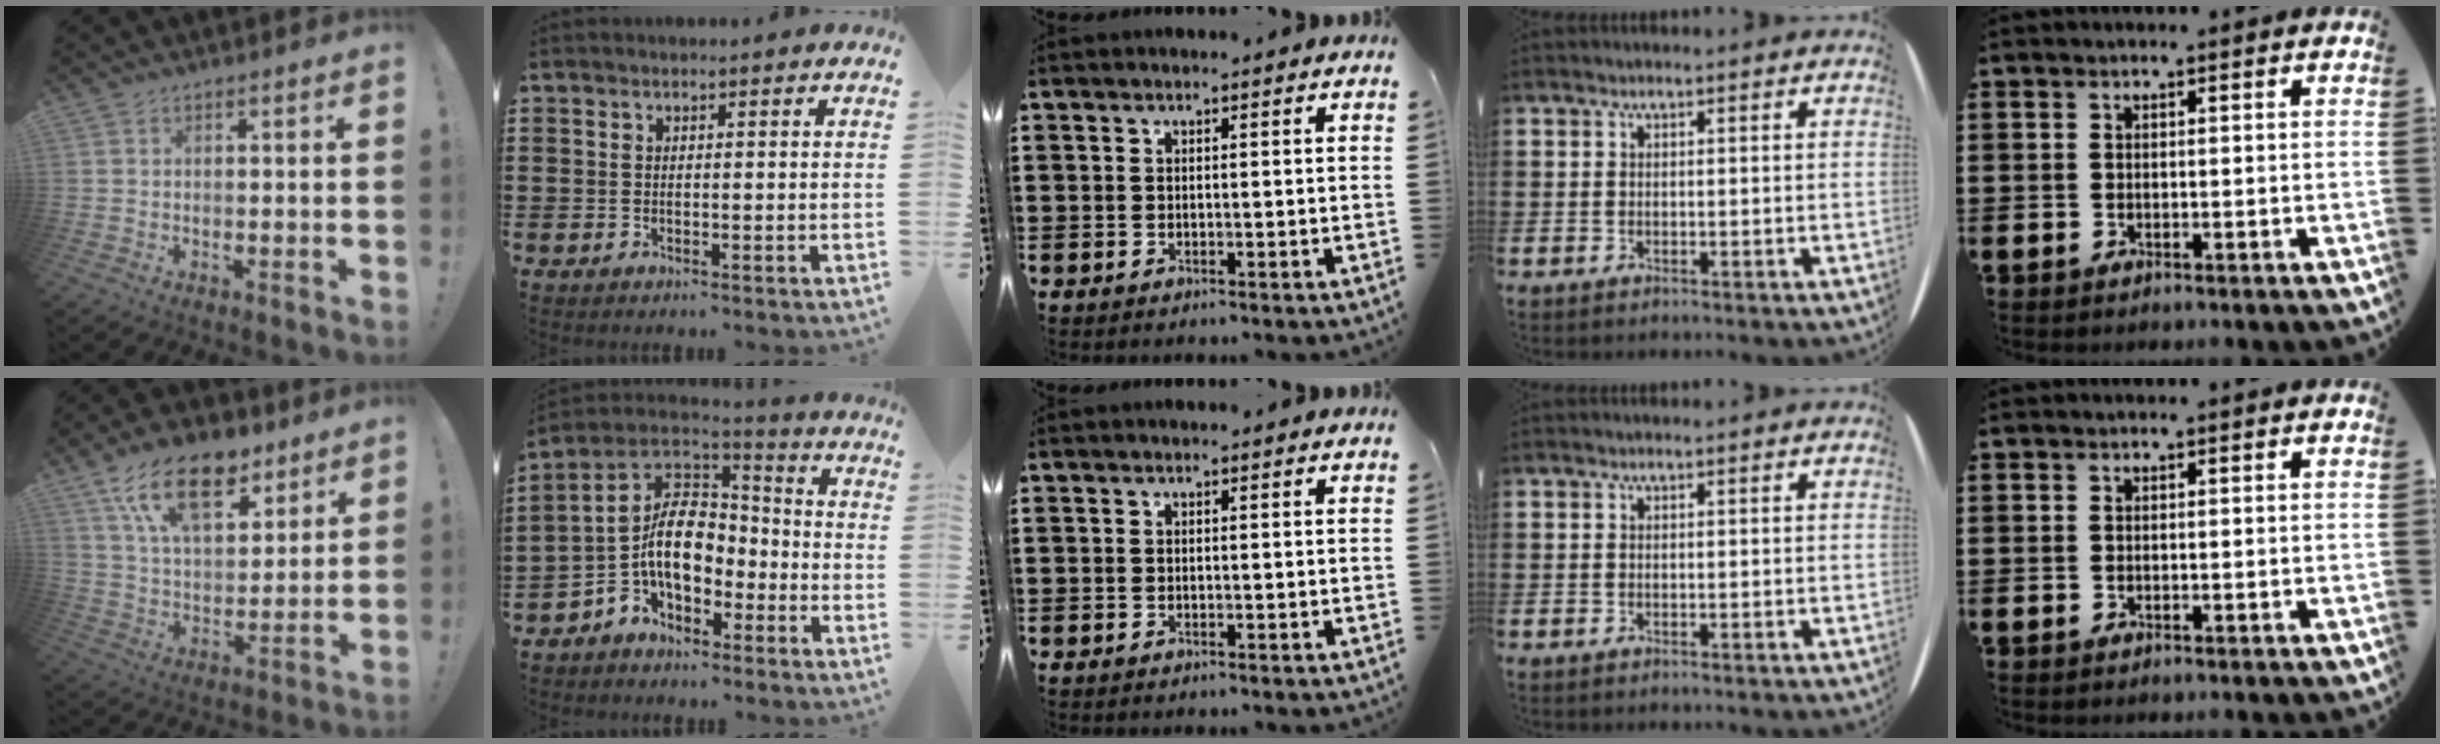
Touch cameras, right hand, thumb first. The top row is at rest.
{"thumb": {"total": 18.0, "force": [10.6, 9.4, 11.0], "torque": [-0.183, -0.050, 0.191]}, "index": {"total": 10.2, "force": [-2.3, 6.2, 7.8], "torque": [-0.180, -0.001, -0.050]}}